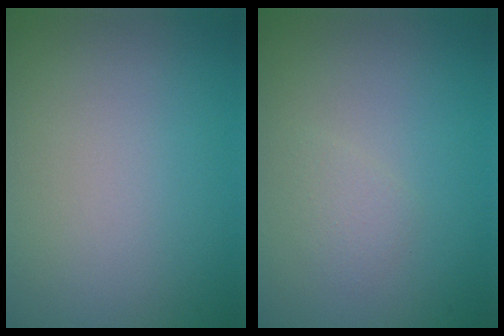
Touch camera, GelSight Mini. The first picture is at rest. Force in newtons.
{"total": 1.1, "press": 1.1, "slide": 0.0}